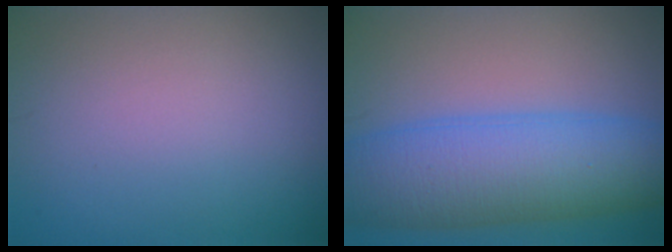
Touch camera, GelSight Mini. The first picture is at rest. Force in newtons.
{"total": 10.7, "press": 10.7, "slide": 0.3}